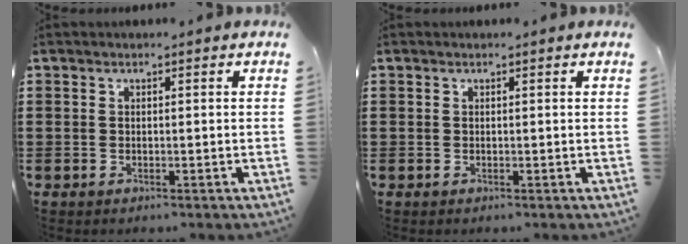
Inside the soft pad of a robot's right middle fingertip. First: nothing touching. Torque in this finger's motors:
{"motor_torque": [-0.05, -0.05, 0.00, 0.00]}